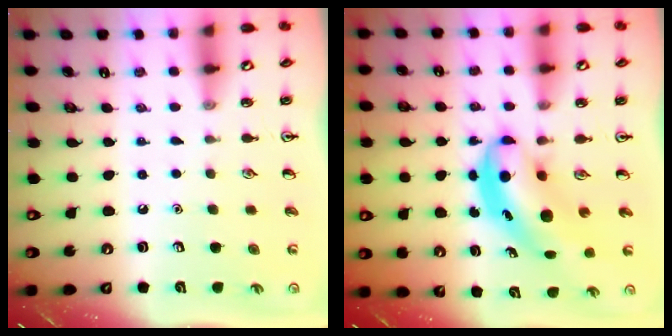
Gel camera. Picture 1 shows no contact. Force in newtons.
{"total": 6.9, "press": 6.8, "slide": 1.2}